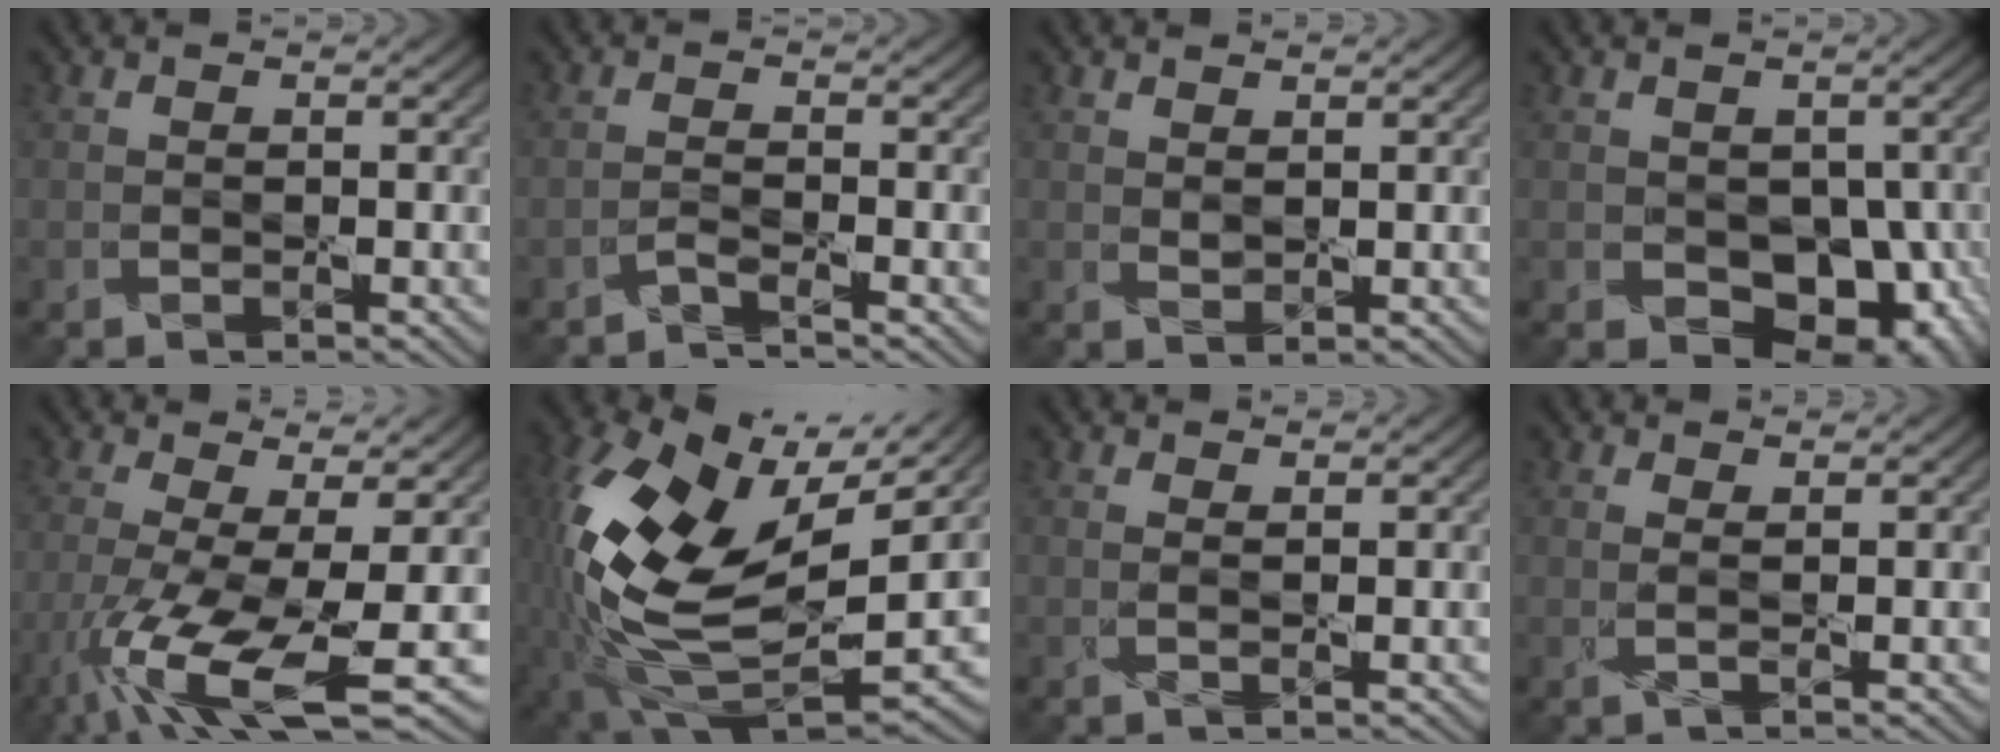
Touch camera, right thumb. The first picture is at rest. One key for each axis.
{"total": 1.5, "fx": -1.4, "fy": 0.1, "fz": 0.5, "tx": -0.007, "ty": 0.001, "tz": -0.038}
{"total": 1.0, "fx": 1.0, "fy": 0.3, "fz": 0.3, "tx": -0.013, "ty": -0.005, "tz": 0.022}
{"total": 9.1, "fx": -2.1, "fy": 6.3, "fz": 6.2, "tx": -0.100, "ty": -0.038, "tz": -0.012}
{"total": 11.0, "fx": -3.9, "fy": 2.6, "fz": 10.0, "tx": -0.192, "ty": -0.020, "tz": -0.067}
{"total": 17.9, "fx": 2.1, "fy": 10.0, "fz": 14.7, "tx": -0.349, "ty": -0.031, "tz": 0.048}
{"total": 0.9, "fx": 0.7, "fy": 0.1, "fz": 0.5, "tx": -0.012, "ty": -0.002, "tz": 0.010}
{"total": 1.2, "fx": 0.7, "fy": 0.2, "fz": 0.9, "tx": -0.022, "ty": -0.002, "tz": 0.008}